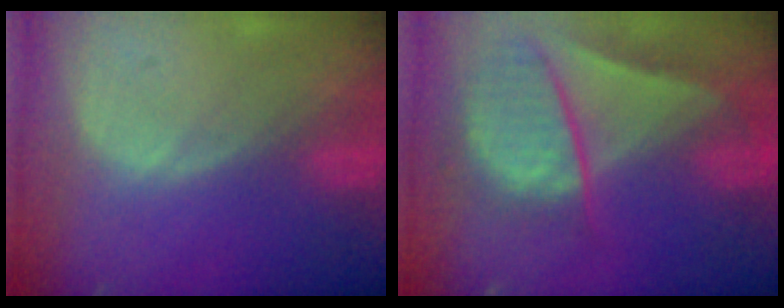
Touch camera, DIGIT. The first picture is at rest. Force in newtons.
{"total": 9.5, "press": 8.2, "slide": 4.8}